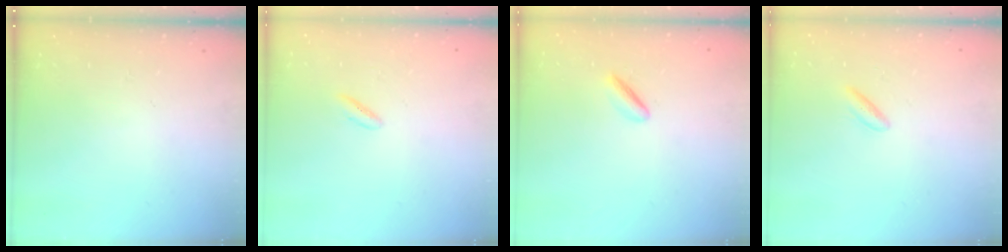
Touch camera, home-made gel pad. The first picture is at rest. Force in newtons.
{"total": 1.7, "press": 1.4, "slide": 0.9}
{"total": 2.2, "press": 2.1, "slide": 0.8}
{"total": 2.0, "press": 1.7, "slide": 1.2}